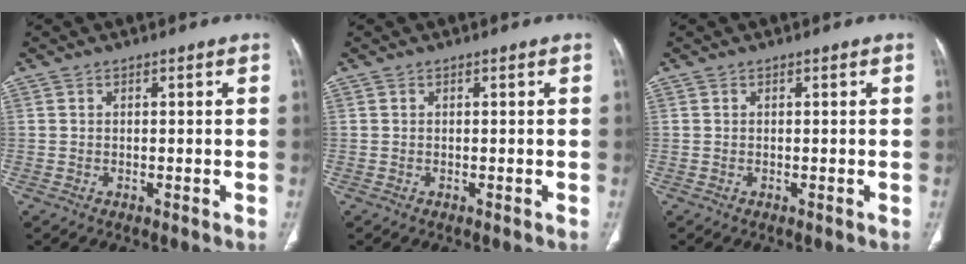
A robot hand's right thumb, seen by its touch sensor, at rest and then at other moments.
{"total": 0.0}
{"total": 0.0}